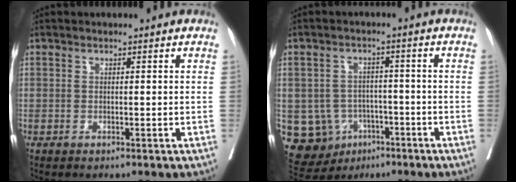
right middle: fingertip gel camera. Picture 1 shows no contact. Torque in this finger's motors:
{"motor_torque": [0.75, -0.81, 0.23, 0.01]}